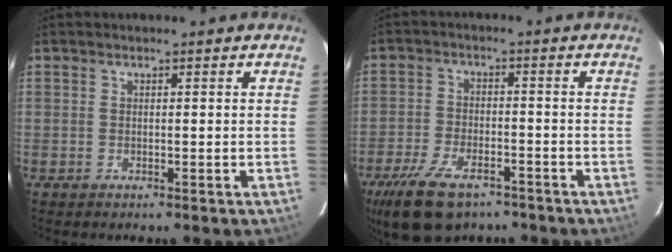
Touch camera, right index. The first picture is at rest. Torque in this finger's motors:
{"motor_torque": [1.12, -1.02, 0.54, 0.12]}